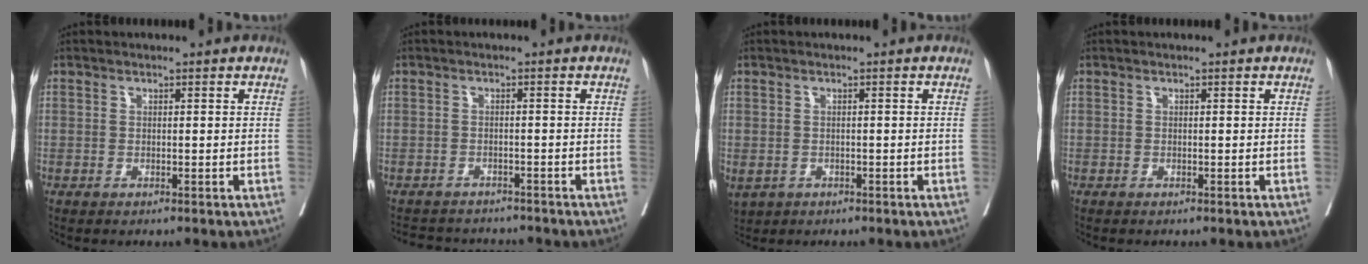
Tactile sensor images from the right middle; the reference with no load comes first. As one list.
[{"total": 6.9, "force": [-6.6, 1.7, 1.0], "torque": [-0.011, 0.004, -0.089]}, {"total": 5.9, "force": [-2.5, 4.6, 2.7], "torque": [-0.073, -0.007, -0.030]}, {"total": 0.0}]